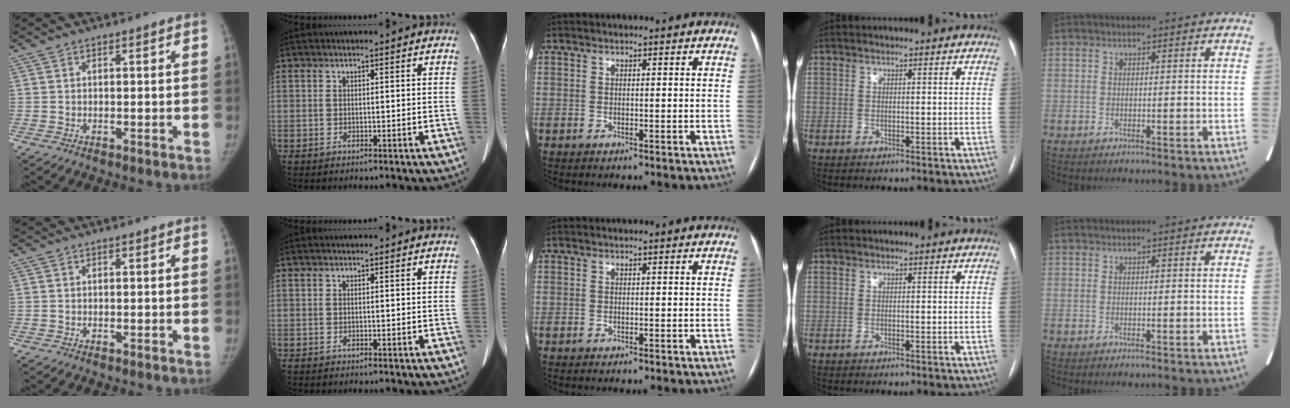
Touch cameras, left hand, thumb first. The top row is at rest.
{}